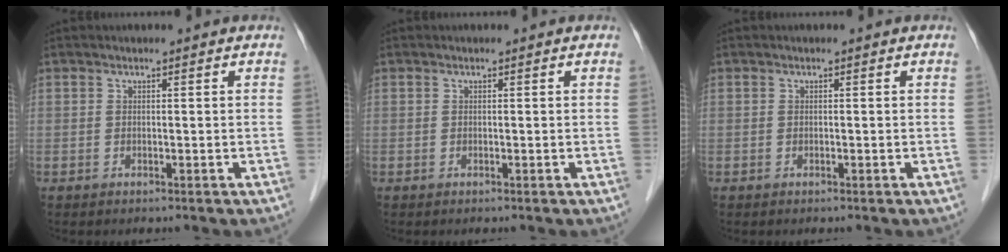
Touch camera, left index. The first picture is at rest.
{"total": 0.0}
{"total": 0.0}